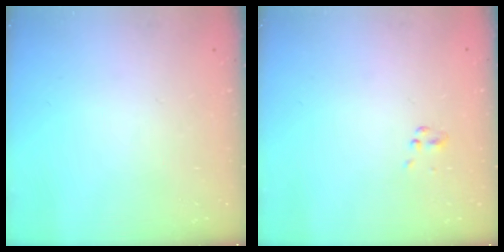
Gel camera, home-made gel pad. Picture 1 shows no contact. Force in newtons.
{"total": 0.5, "press": 0.5, "slide": 0.1}